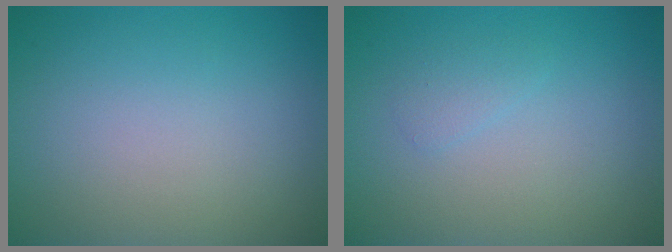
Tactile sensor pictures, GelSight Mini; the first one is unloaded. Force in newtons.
{"total": 0.9, "press": 0.9, "slide": 0.0}